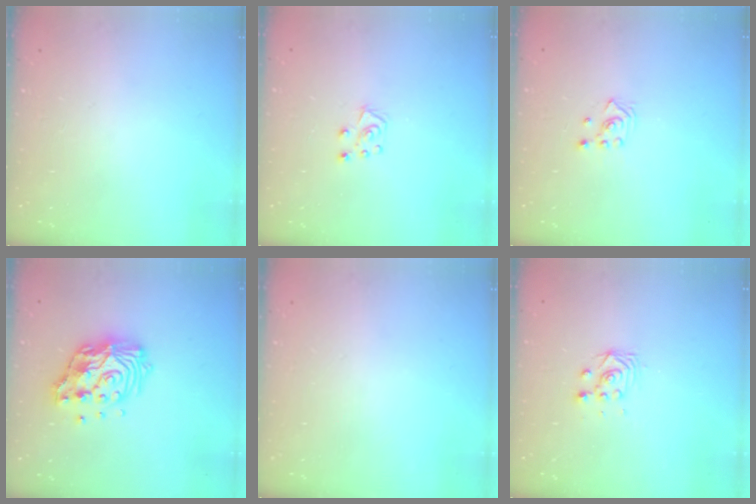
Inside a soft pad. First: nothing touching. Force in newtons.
{"total": 5.0, "press": 4.9, "slide": 0.4}
{"total": 2.5, "press": 2.3, "slide": 1.0}
{"total": 14.9, "press": 14.8, "slide": 1.5}
{"total": 0.0}
{"total": 2.8, "press": 2.5, "slide": 1.3}